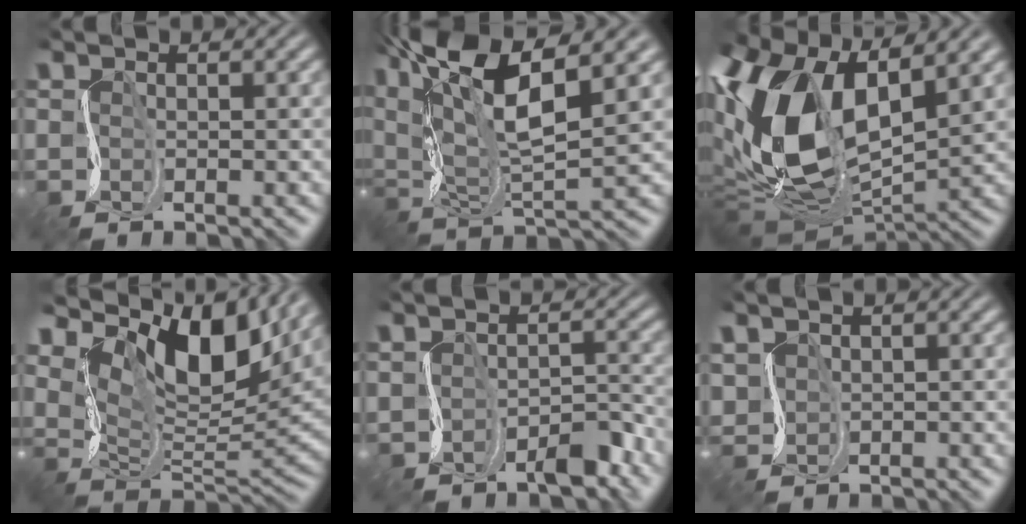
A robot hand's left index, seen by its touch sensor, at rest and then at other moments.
{"total": 13.4, "force": [6.7, 4.0, 10.9], "torque": [-0.211, 0.021, 0.114]}
{"total": 14.7, "force": [2.6, 7.9, 12.1], "torque": [-0.268, 0.001, 0.039]}
{"total": 13.1, "force": [7.3, 5.2, 9.5], "torque": [-0.168, 0.014, 0.128]}
{"total": 3.9, "force": [-2.2, 1.7, 2.6], "torque": [-0.036, -0.004, -0.037]}
{"total": 1.5, "force": [0.3, 1.4, 0.6], "torque": [-0.027, -0.002, 0.009]}